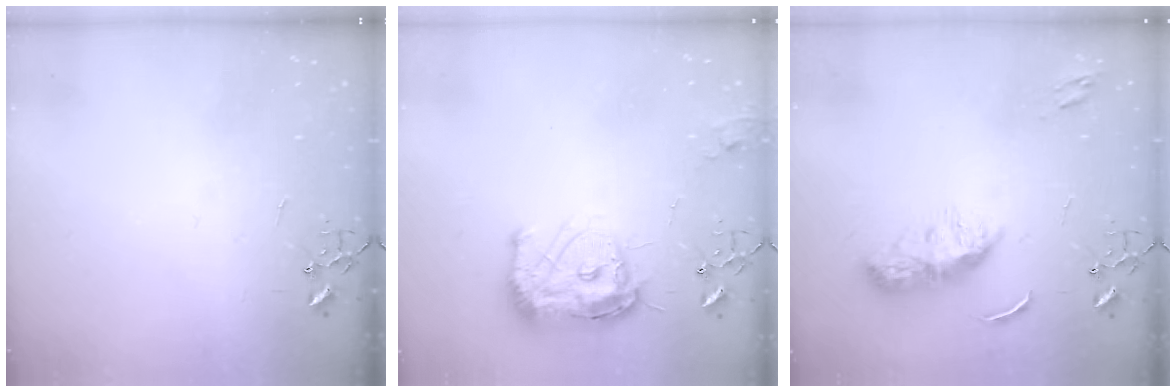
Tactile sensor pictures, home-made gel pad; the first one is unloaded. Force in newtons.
{"total": 16.6, "press": 16.5, "slide": 1.6}
{"total": 10.4, "press": 10.4, "slide": 0.0}